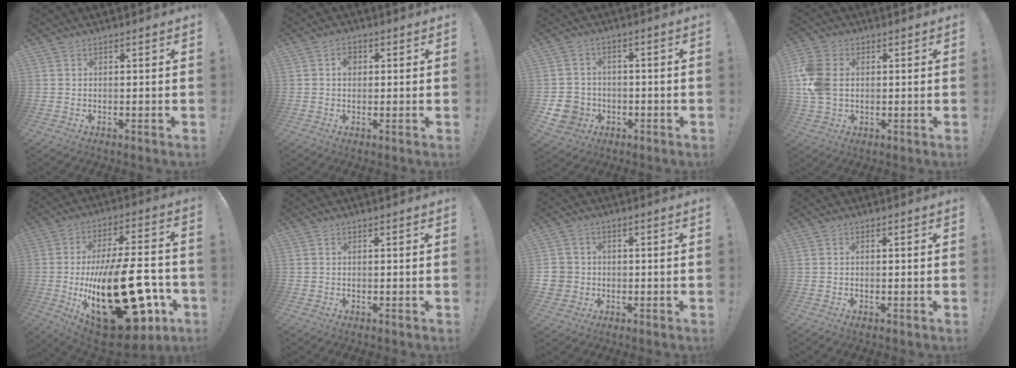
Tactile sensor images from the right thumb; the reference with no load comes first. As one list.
[{"total": 3.0, "force": [0.4, 2.4, 1.9], "torque": [-0.025, 0.003, 0.005]}, {"total": 8.1, "force": [-2.8, 7.1, 2.7], "torque": [-0.057, 0.018, -0.048]}, {"total": 11.3, "force": [0.9, 8.5, 7.5], "torque": [-0.161, 0.003, 0.019]}, {"total": 34.2, "force": [-7.8, 15.5, 29.5], "torque": [-0.482, 0.034, -0.094]}, {"total": 0.0}, {"total": 4.9, "force": [-0.3, 4.6, 1.5], "torque": [-0.036, 0.010, -0.005]}, {"total": 0.0}]